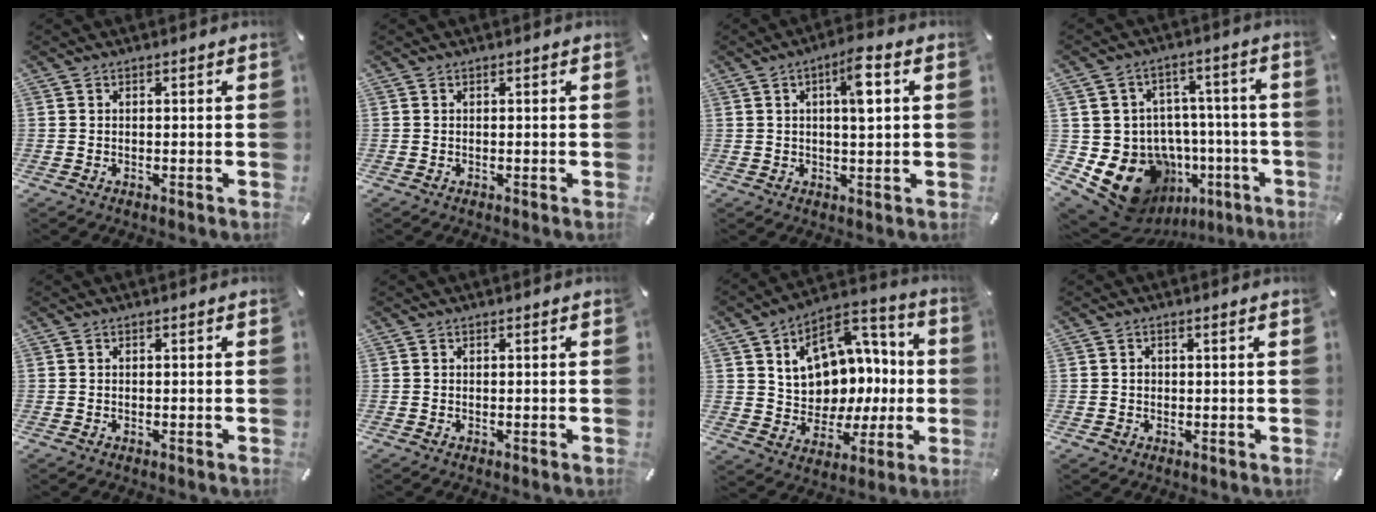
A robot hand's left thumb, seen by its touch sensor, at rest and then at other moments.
{"total": 0.0}
{"total": 7.2, "force": [1.8, 1.5, 6.7], "torque": [-0.108, -0.004, 0.023]}
{"total": 17.3, "force": [-7.8, 13.0, 8.2], "torque": [-0.133, 0.032, -0.103]}
{"total": 0.0}
{"total": 0.0}
{"total": 13.7, "force": [3.1, 11.4, 6.8], "torque": [-0.097, -0.021, 0.067]}
{"total": 1.0, "force": [0.2, 0.9, 0.5], "torque": [-0.011, 0.005, 0.003]}